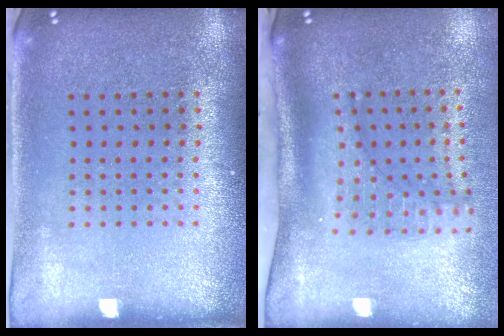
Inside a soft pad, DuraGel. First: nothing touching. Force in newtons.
{"total": 2.1, "press": 1.5, "slide": 1.5}